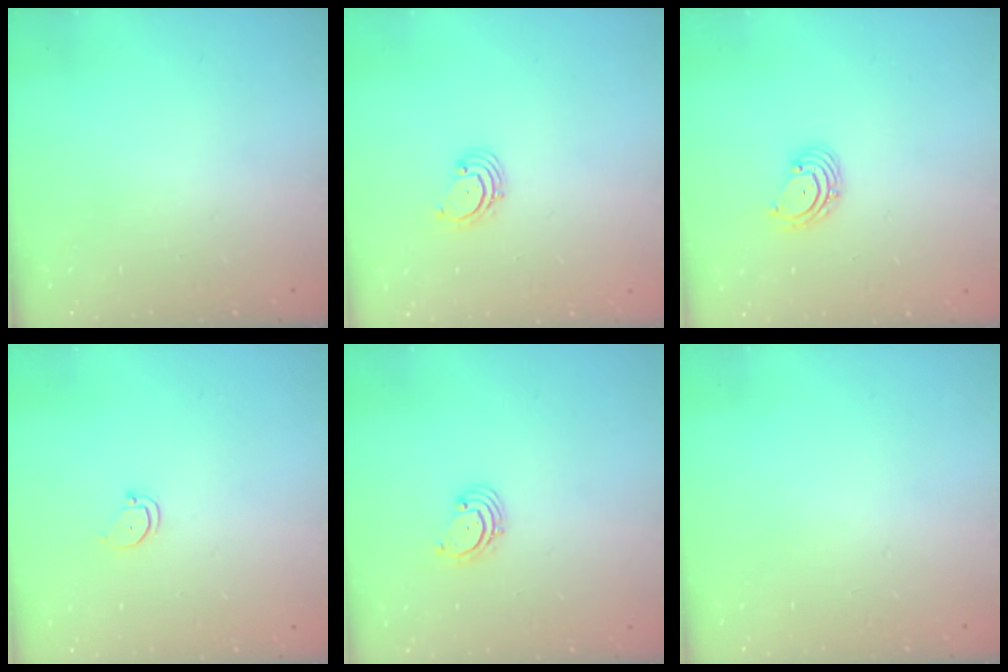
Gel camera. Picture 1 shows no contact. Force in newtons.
{"total": 1.9, "press": 1.8, "slide": 0.2}
{"total": 3.4, "press": 3.3, "slide": 0.5}
{"total": 2.4, "press": 2.4, "slide": 0.2}
{"total": 1.9, "press": 1.8, "slide": 0.2}
{"total": 0.0}